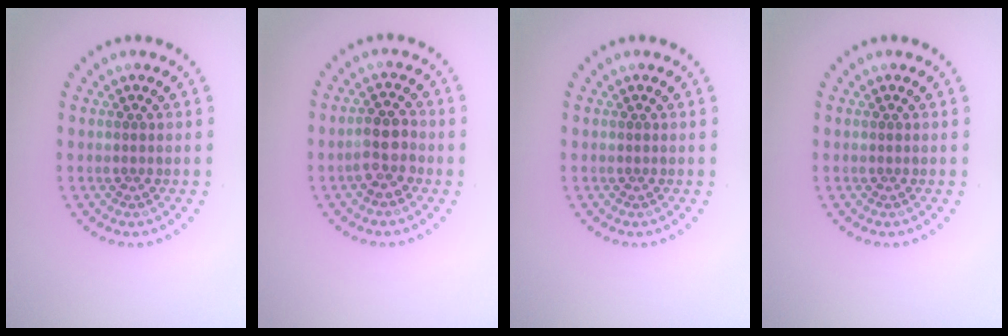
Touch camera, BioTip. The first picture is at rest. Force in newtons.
{"total": 2.8, "press": 2.6, "slide": 1.1}
{"total": 0.0}
{"total": 0.0}